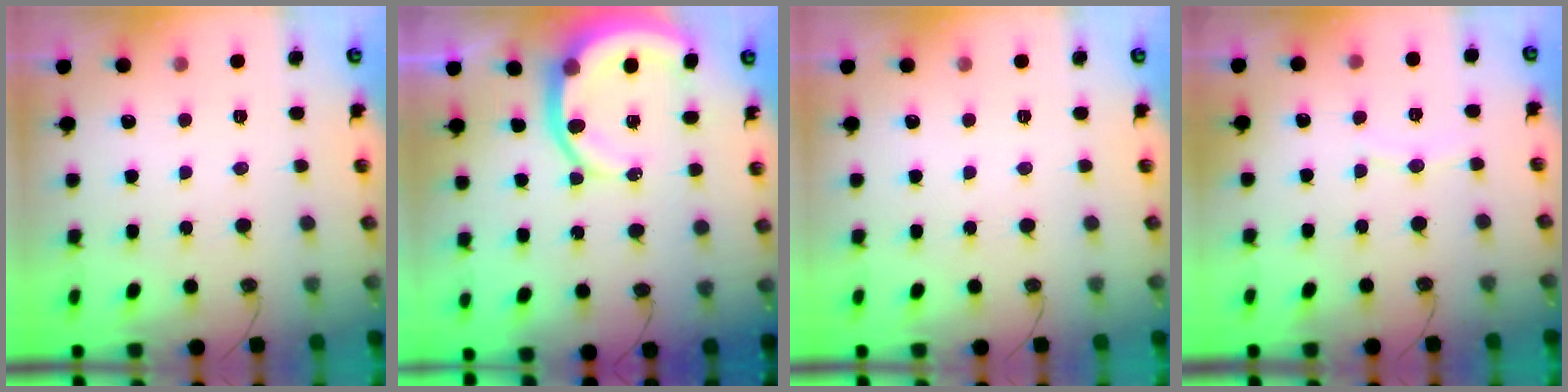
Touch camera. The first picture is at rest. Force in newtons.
{"total": 10.7, "press": 10.6, "slide": 1.5}
{"total": 0.0}
{"total": 3.4, "press": 3.3, "slide": 0.4}